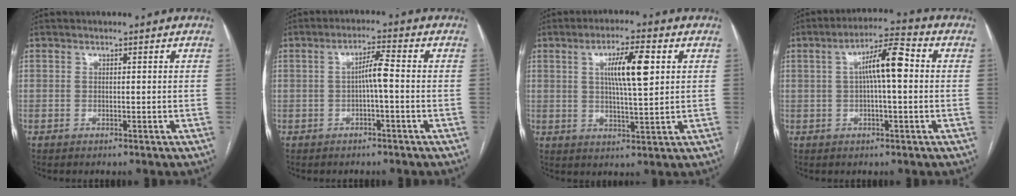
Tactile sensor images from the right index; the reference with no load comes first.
{"total": 3.5, "force": [-0.4, -0.1, 3.5], "torque": [-0.062, 0.010, -0.004]}
{"total": 8.3, "force": [2.3, 1.1, 7.9], "torque": [-0.137, 0.006, 0.041]}
{"total": 7.9, "force": [0.8, 1.2, 7.8], "torque": [-0.136, 0.027, 0.010]}